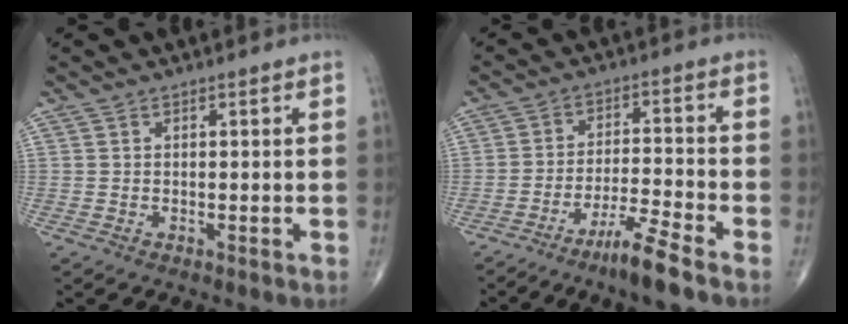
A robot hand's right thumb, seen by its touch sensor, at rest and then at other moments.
{"total": 8.0, "force": [-5.8, 0.1, 5.5], "torque": [-0.108, 0.030, -0.111]}